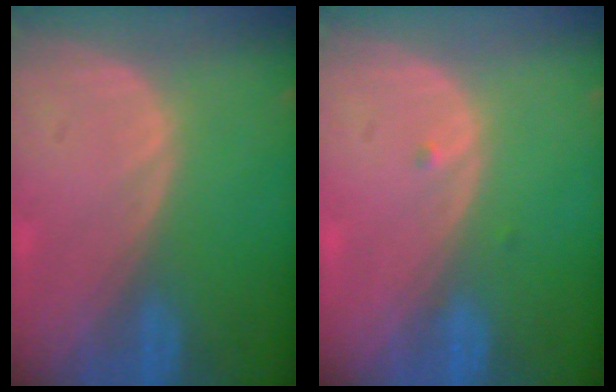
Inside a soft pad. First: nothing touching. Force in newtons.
{"total": 0.6, "press": 0.5, "slide": 0.3}